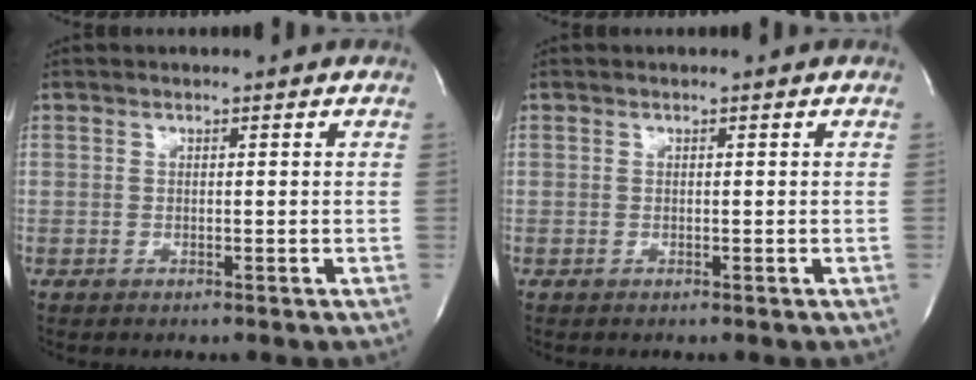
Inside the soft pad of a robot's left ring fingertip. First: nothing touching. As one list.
[{"total": 0.0}]